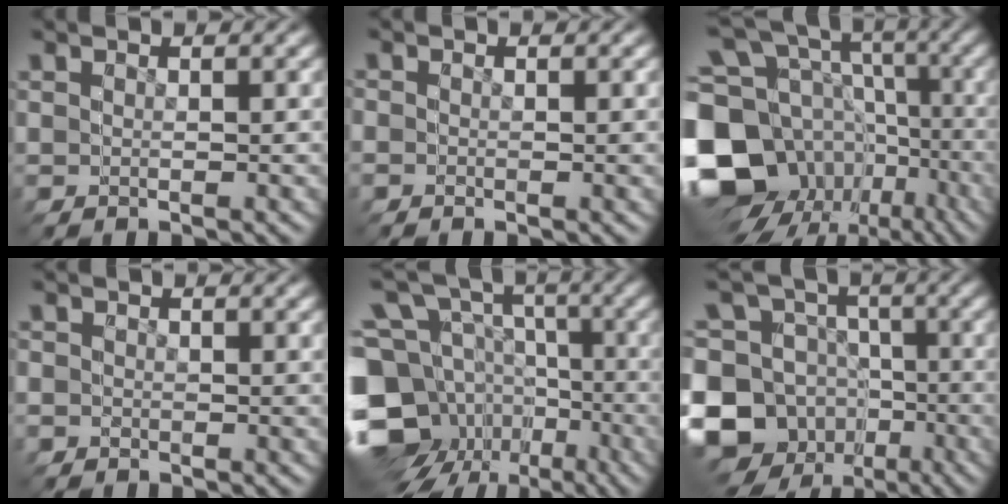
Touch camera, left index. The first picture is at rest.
{"total": 0.6, "force": [-0.2, 0.3, -0.5], "torque": [-0.011, -0.014, 0.003]}
{"total": 17.4, "force": [-3.1, 12.2, 12.1], "torque": [-0.200, -0.058, -0.036]}
{"total": 2.5, "force": [-0.8, 1.9, -1.3], "torque": [-0.007, -0.029, 0.000]}
{"total": 13.2, "force": [-4.2, 9.6, 7.9], "torque": [-0.152, -0.059, -0.051]}
{"total": 10.2, "force": [-4.2, 8.5, 3.8], "torque": [-0.075, -0.064, -0.061]}